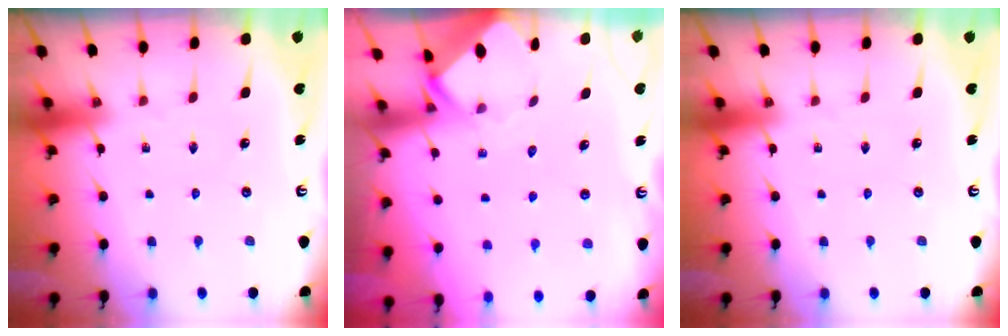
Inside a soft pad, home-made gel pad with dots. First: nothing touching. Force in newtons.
{"total": 2.5, "press": 2.5, "slide": 0.1}
{"total": 0.0}